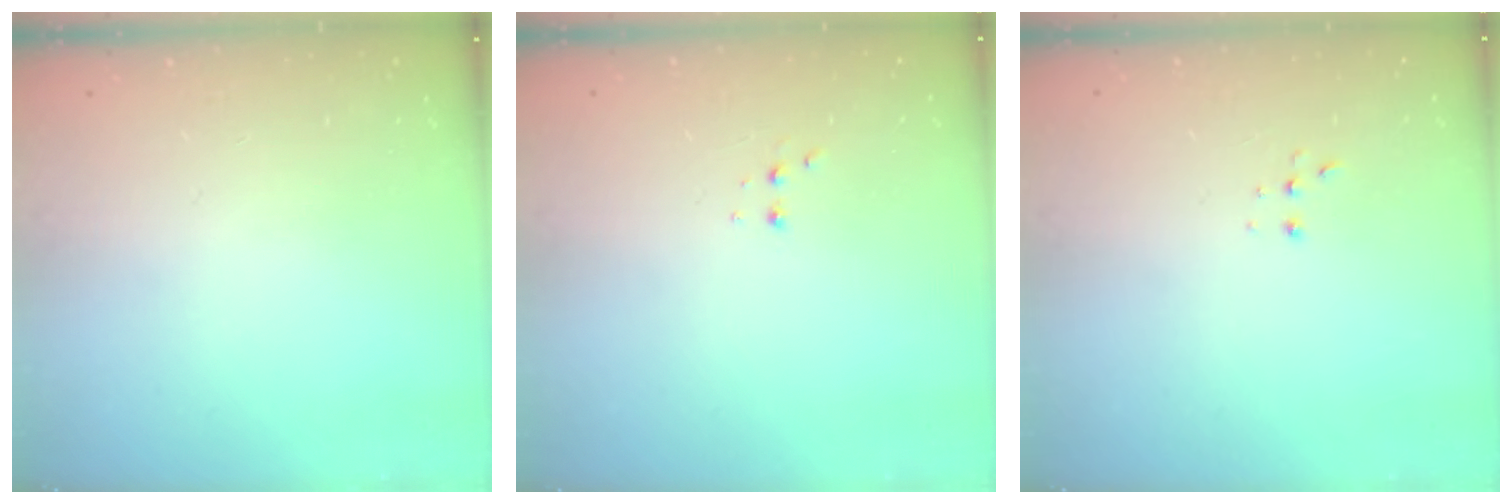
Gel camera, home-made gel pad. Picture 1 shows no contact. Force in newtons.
{"total": 2.5, "press": 2.4, "slide": 0.8}
{"total": 2.2, "press": 2.2, "slide": 0.5}